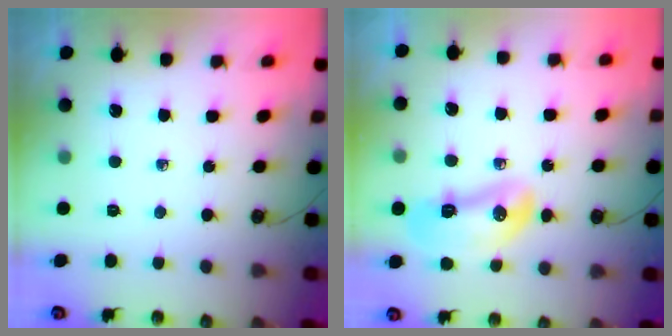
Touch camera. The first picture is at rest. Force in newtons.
{"total": 14.8, "press": 12.2, "slide": 8.4}